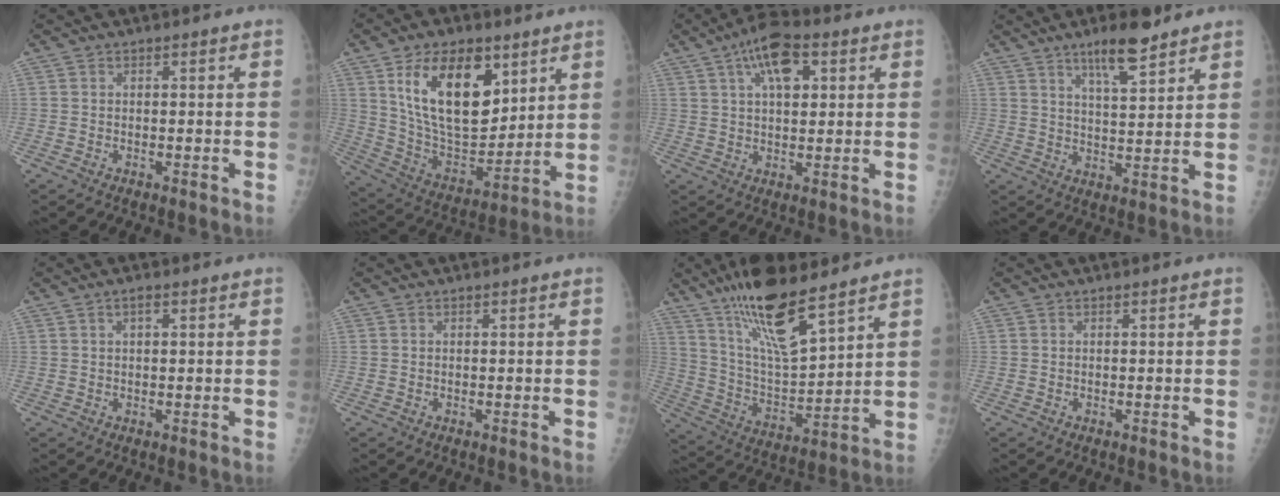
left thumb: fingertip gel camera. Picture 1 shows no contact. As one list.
[{"total": 20.6, "force": [9.1, 11.1, 14.8], "torque": [-0.207, -0.050, 0.174]}, {"total": 10.2, "force": [4.3, 4.9, 7.9], "torque": [-0.121, 0.003, 0.068]}, {"total": 8.5, "force": [6.0, 1.8, 5.7], "torque": [-0.085, -0.037, 0.103]}, {"total": 1.7, "force": [0.7, 0.7, 1.3], "torque": [-0.020, 0.002, 0.011]}, {"total": 0.0}, {"total": 17.7, "force": [12.3, 4.4, 12.0], "torque": [-0.195, -0.062, 0.237]}, {"total": 0.0}]